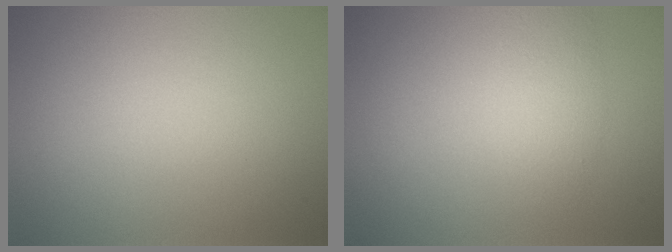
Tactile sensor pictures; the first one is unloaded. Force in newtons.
{"total": 2.4, "press": 2.4, "slide": 0.0}